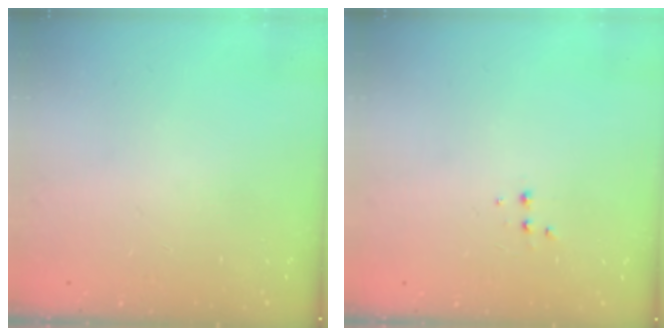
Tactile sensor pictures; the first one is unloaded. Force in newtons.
{"total": 1.9, "press": 1.9, "slide": 0.2}